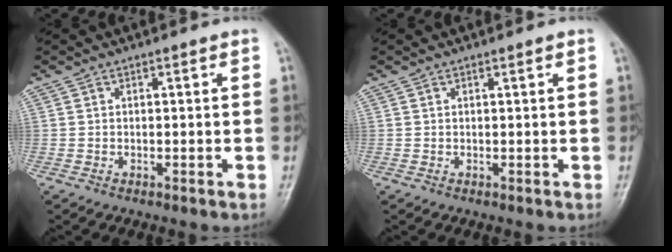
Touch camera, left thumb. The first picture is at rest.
{"total": 0.5, "force": [0.3, 0.0, 0.4], "torque": [-0.008, -0.001, 0.006]}